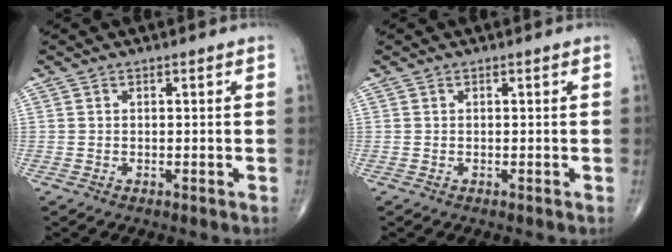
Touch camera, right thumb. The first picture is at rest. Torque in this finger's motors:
{"motor_torque": [0.00, 0.00, 0.00, 0.00, 0.00]}